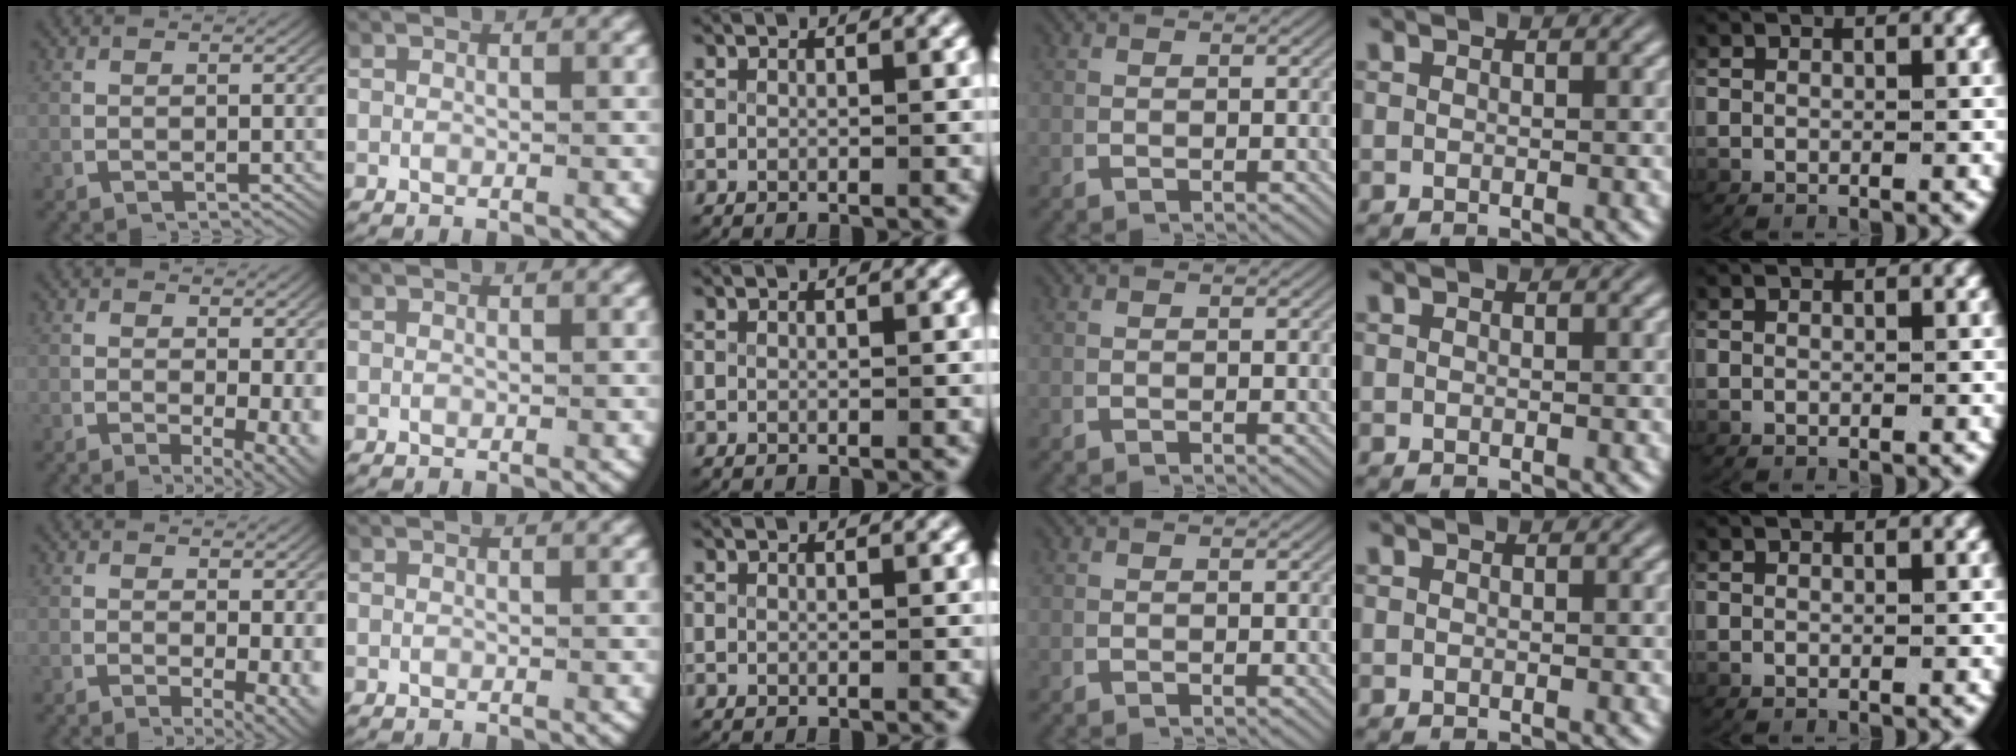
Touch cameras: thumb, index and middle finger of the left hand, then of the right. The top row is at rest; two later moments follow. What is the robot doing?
{"motion": "lift_and_place", "object": "map"}